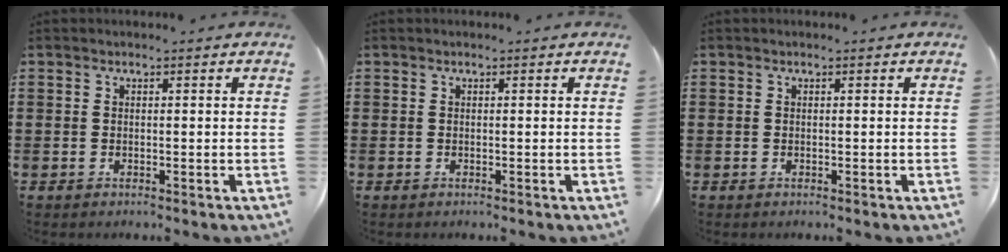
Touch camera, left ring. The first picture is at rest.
{"total": 0.0}
{"total": 0.0}